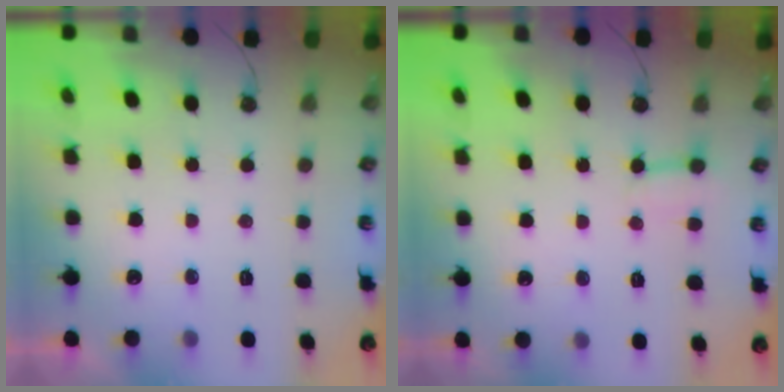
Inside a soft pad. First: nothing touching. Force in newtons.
{"total": 4.9, "press": 4.9, "slide": 0.5}